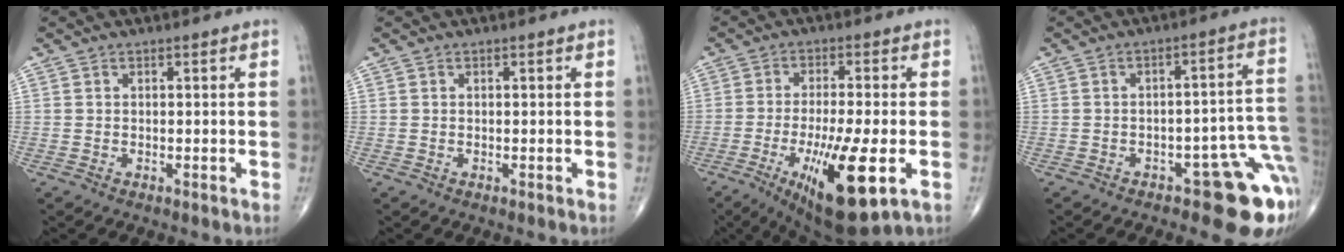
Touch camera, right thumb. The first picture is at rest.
{"total": 0.0}
{"total": 16.2, "force": [-5.3, 3.9, 14.8], "torque": [-0.257, -0.014, -0.075]}
{"total": 13.2, "force": [-6.0, 4.9, 10.7], "torque": [-0.062, 0.048, -0.068]}